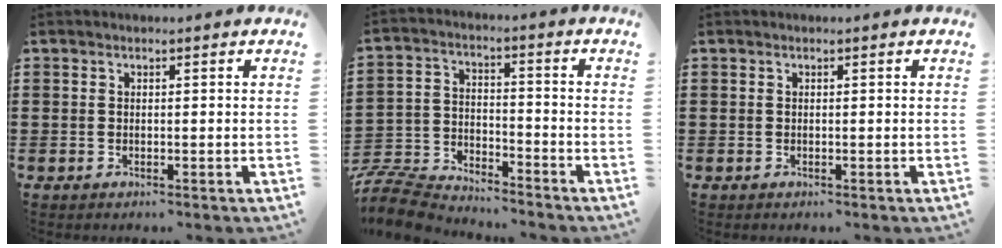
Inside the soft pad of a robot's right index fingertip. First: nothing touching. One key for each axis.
{"total": 8.1, "fx": -7.9, "fy": 1.4, "fz": 1.1, "tx": -0.041, "ty": 0.009, "tz": -0.161}
{"total": 0.0}